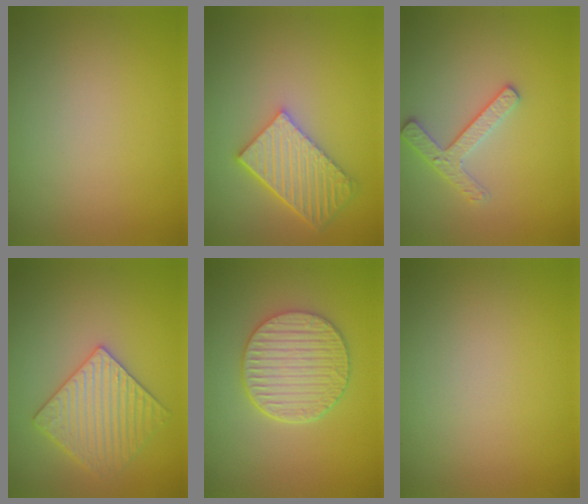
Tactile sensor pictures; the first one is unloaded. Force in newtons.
{"total": 5.7, "press": 4.7, "slide": 3.3}
{"total": 2.4, "press": 2.3, "slide": 0.5}
{"total": 4.0, "press": 3.8, "slide": 1.2}
{"total": 5.5, "press": 4.5, "slide": 3.1}
{"total": 0.0}